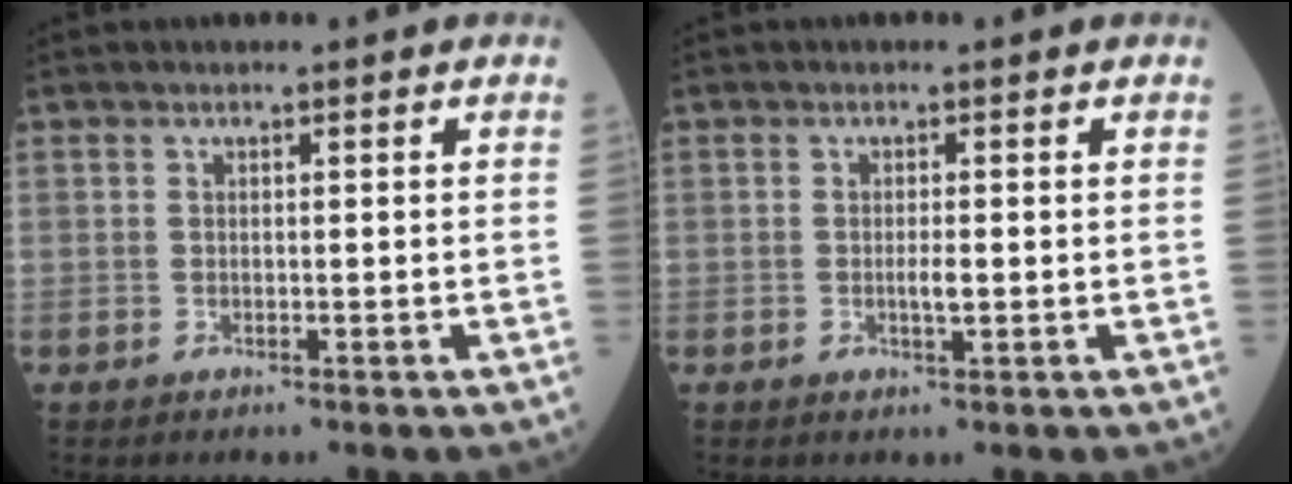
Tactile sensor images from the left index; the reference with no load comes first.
{"total": 1.6, "force": [-0.2, 0.2, 1.6], "torque": [-0.031, -0.001, -0.001]}